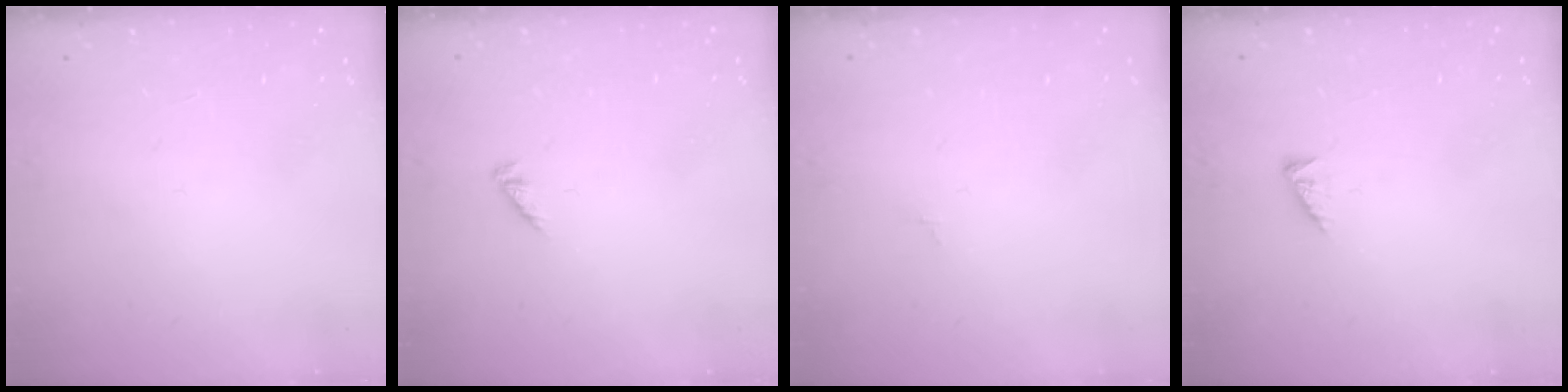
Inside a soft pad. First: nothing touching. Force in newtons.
{"total": 1.1, "press": 1.1, "slide": 0.3}
{"total": 0.0}
{"total": 2.2, "press": 2.2, "slide": 0.3}